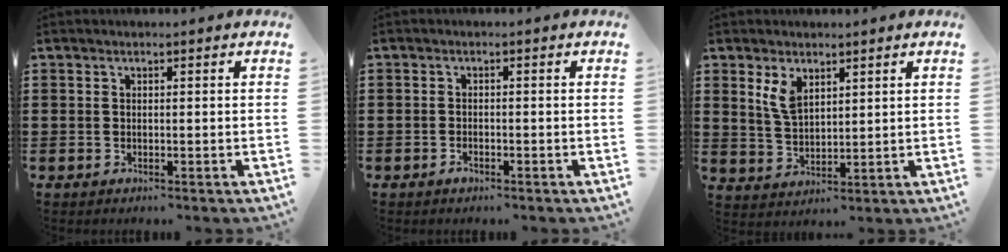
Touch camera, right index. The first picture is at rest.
{"total": 1.0, "force": [-0.8, 0.4, 0.3], "torque": [-0.008, -0.003, -0.015]}
{"total": 4.4, "force": [2.3, 2.3, 2.9], "torque": [-0.073, 0.003, 0.040]}